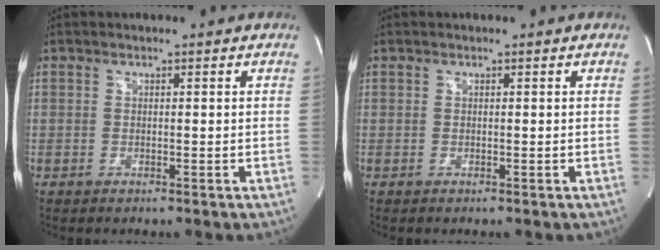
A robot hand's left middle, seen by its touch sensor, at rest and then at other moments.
{"total": 0.0}